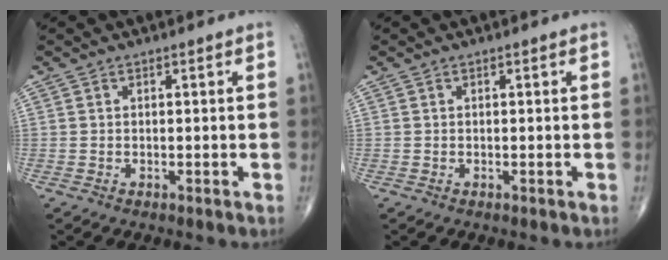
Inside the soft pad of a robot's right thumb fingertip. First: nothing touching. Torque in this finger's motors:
{"motor_torque": [0.06, 0.05, -0.08, 0.01, 0.01]}